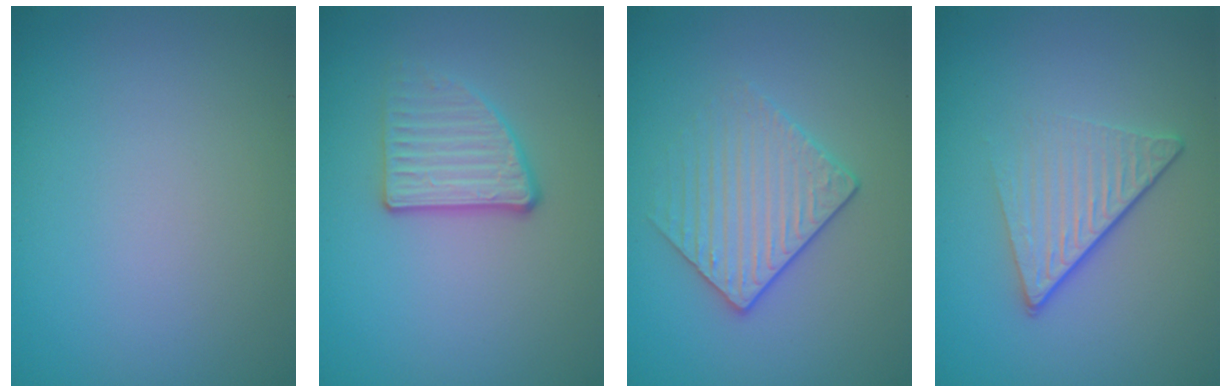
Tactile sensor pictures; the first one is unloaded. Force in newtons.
{"total": 2.8, "press": 2.3, "slide": 1.5}
{"total": 3.1, "press": 2.8, "slide": 1.2}
{"total": 4.3, "press": 2.7, "slide": 3.4}